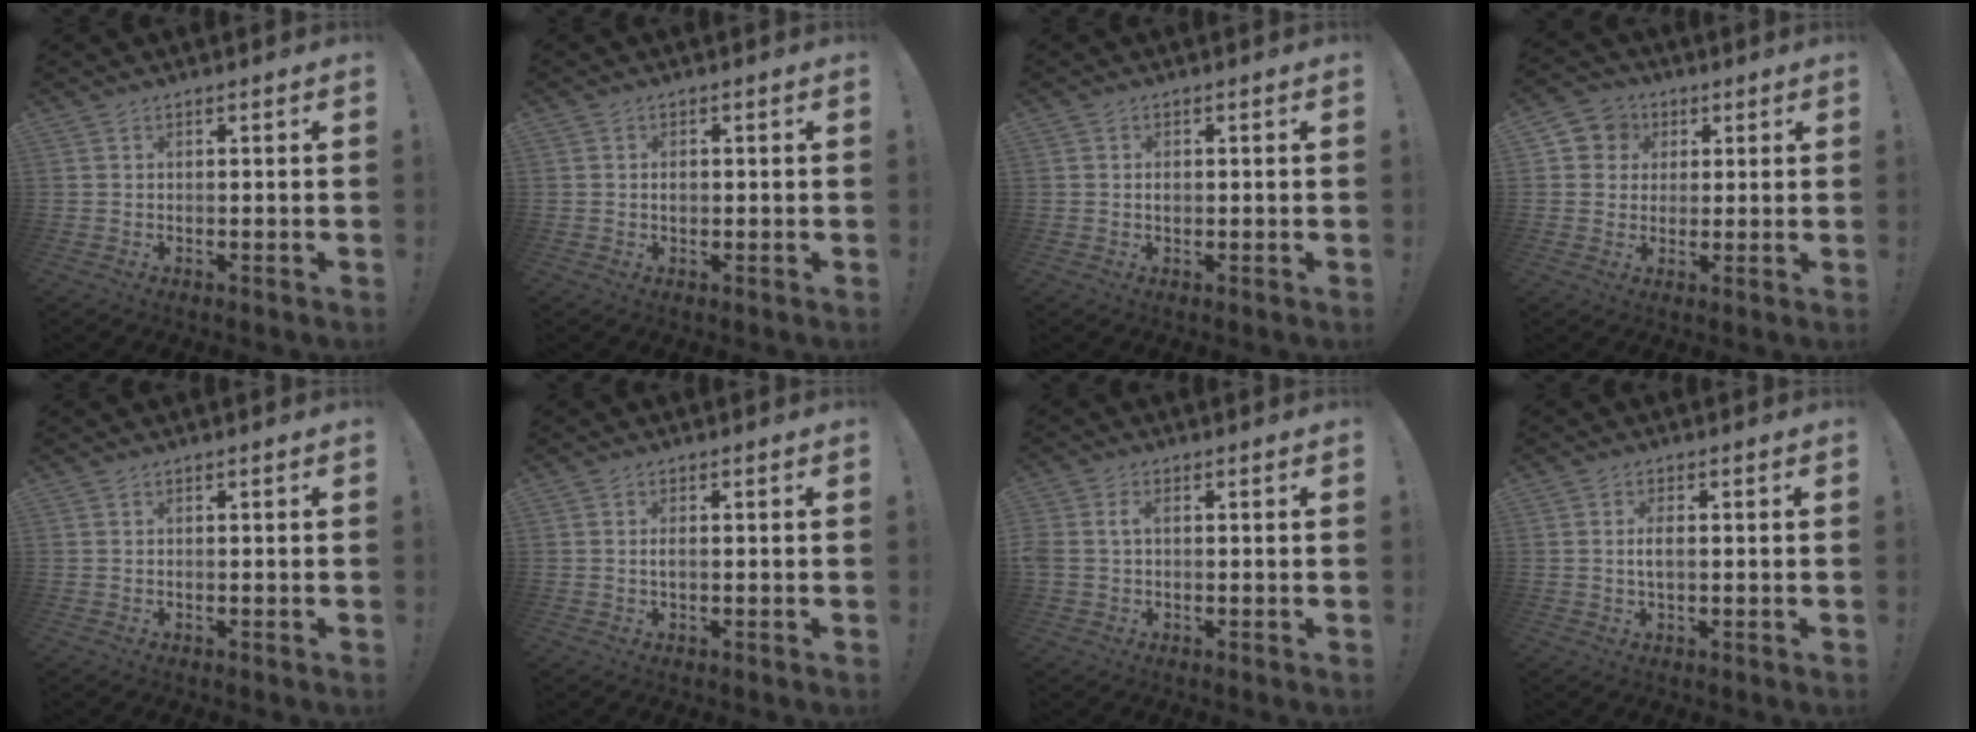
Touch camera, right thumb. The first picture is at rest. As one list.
[{"total": 1.1, "force": [-0.2, 0.7, 0.8], "torque": [-0.011, 0.001, -0.005]}, {"total": 0.8, "force": [-0.2, 0.6, 0.6], "torque": [-0.007, 0.000, -0.004]}, {"total": 6.9, "force": [1.3, 6.6, 1.3], "torque": [-0.018, -0.001, 0.028]}, {"total": 0.0}, {"total": 1.2, "force": [-0.3, 0.2, 1.1], "torque": [-0.024, 0.002, -0.004]}, {"total": 2.9, "force": [0.3, 1.9, 2.2], "torque": [-0.046, 0.008, 0.007]}, {"total": 2.8, "force": [-0.1, 0.9, 2.7], "torque": [-0.052, -0.001, -0.005]}]